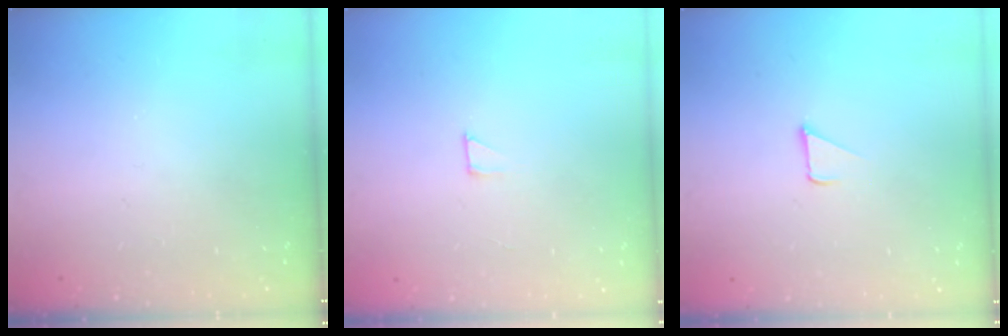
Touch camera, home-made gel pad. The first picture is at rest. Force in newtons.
{"total": 1.9, "press": 1.9, "slide": 0.1}
{"total": 1.7, "press": 1.7, "slide": 0.1}